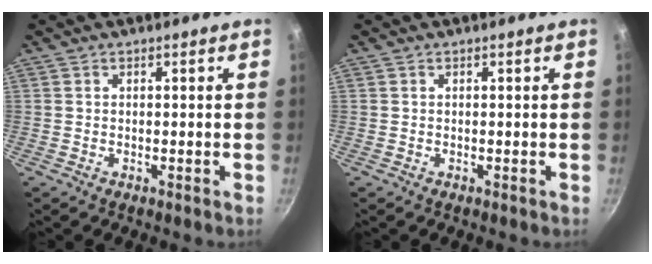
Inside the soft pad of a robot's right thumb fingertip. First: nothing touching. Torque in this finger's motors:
{"motor_torque": [-0.01, 0.00, 0.05, -0.02, 0.00]}